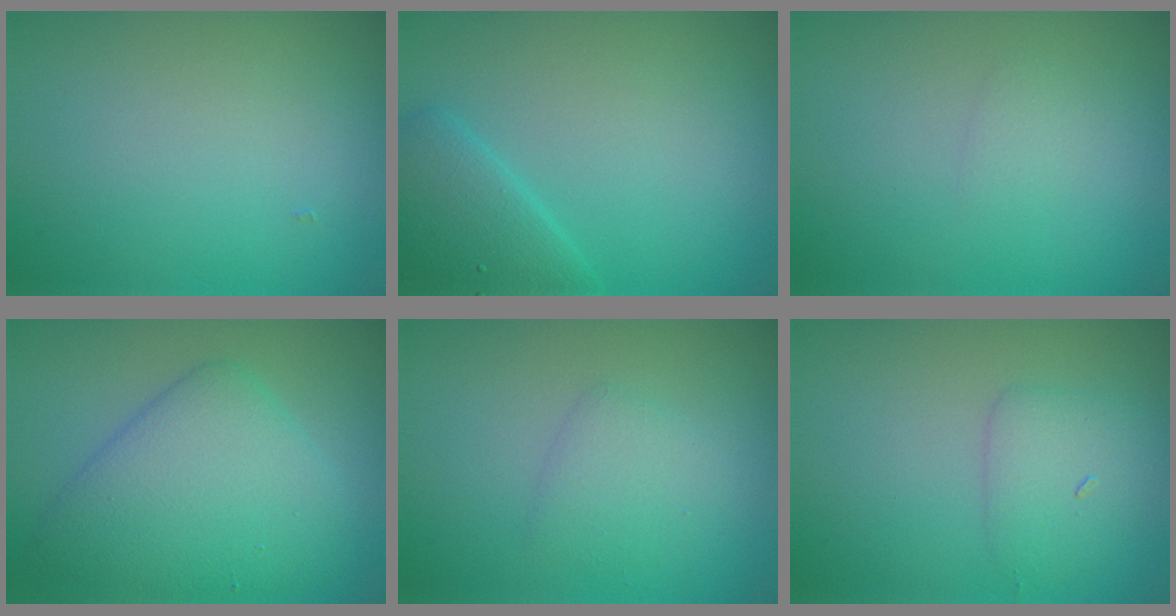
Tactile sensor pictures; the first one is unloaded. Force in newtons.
{"total": 3.4, "press": 3.4, "slide": 0.2}
{"total": 0.7, "press": 0.7, "slide": 0.0}
{"total": 6.5, "press": 6.5, "slide": 0.3}
{"total": 1.9, "press": 1.9, "slide": 0.1}
{"total": 2.3, "press": 2.3, "slide": 0.1}